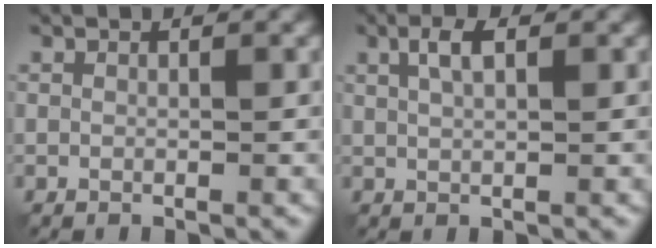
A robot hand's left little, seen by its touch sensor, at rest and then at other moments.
{"total": 2.5, "force": [0.4, 1.1, 2.2], "torque": [-0.046, 0.004, 0.010]}